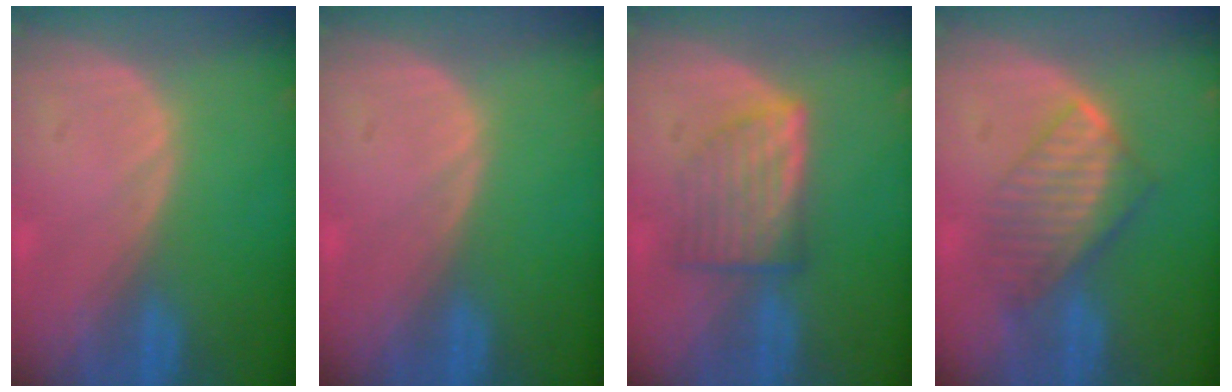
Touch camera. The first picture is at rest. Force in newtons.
{"total": 0.0}
{"total": 6.4, "press": 5.9, "slide": 2.3}
{"total": 6.8, "press": 6.3, "slide": 2.4}